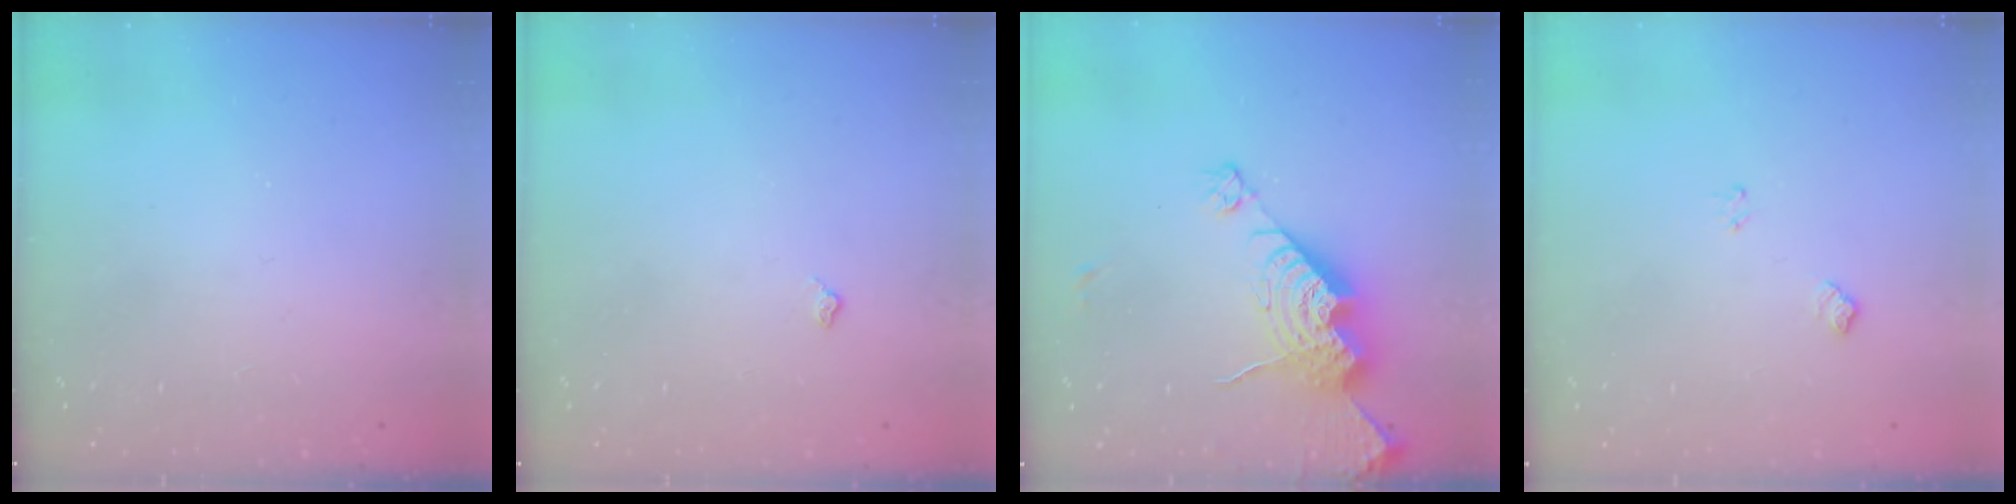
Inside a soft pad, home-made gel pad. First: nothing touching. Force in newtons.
{"total": 4.2, "press": 4.2, "slide": 0.5}
{"total": 15.9, "press": 15.9, "slide": 1.3}
{"total": 6.1, "press": 6.1, "slide": 0.7}